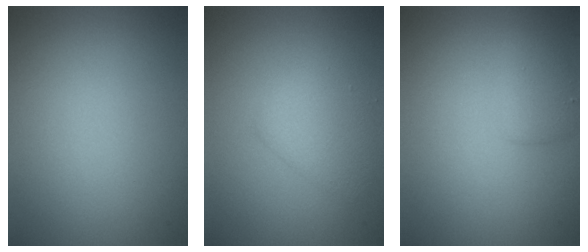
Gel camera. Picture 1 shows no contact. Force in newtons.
{"total": 2.6, "press": 2.6, "slide": 0.1}
{"total": 1.8, "press": 1.8, "slide": 0.2}